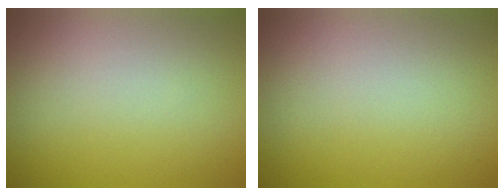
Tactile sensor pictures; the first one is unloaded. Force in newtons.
{"total": 0.0}